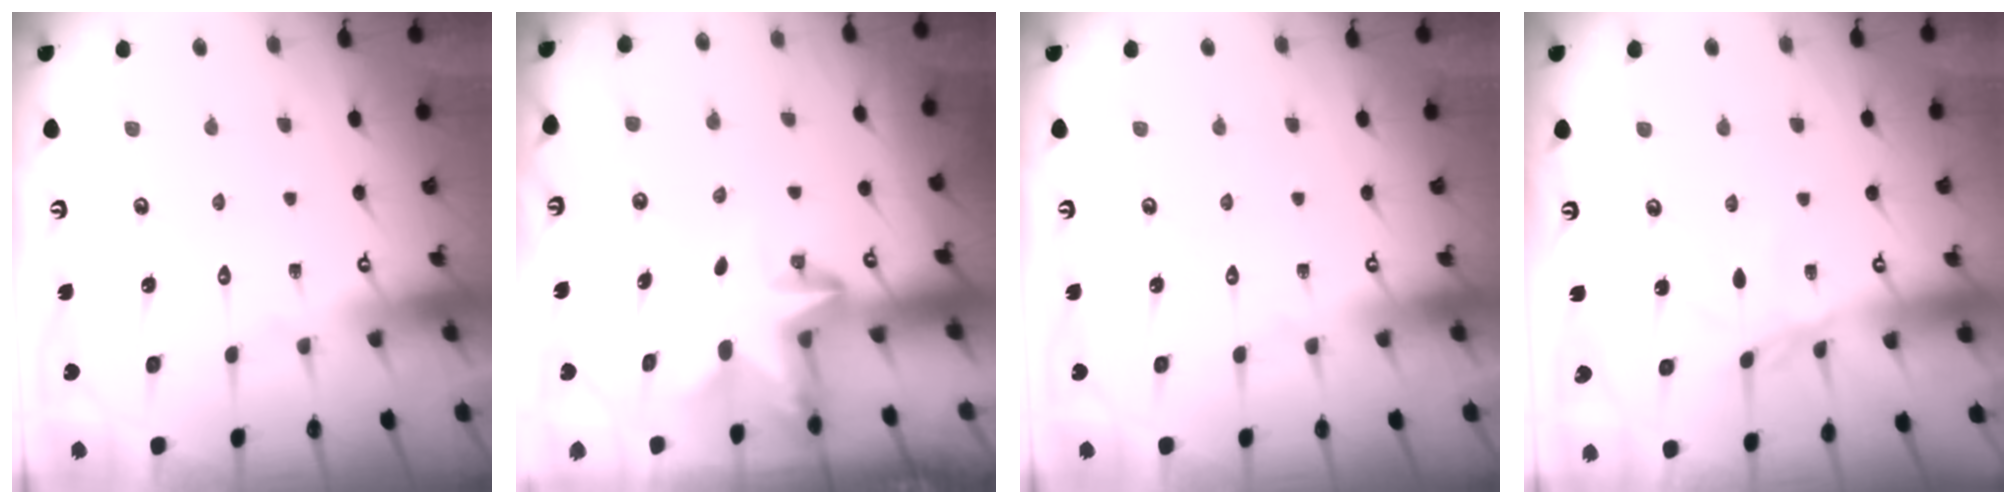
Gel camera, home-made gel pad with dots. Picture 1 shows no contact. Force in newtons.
{"total": 2.6, "press": 2.5, "slide": 0.5}
{"total": 0.0}
{"total": 3.0, "press": 2.9, "slide": 0.3}